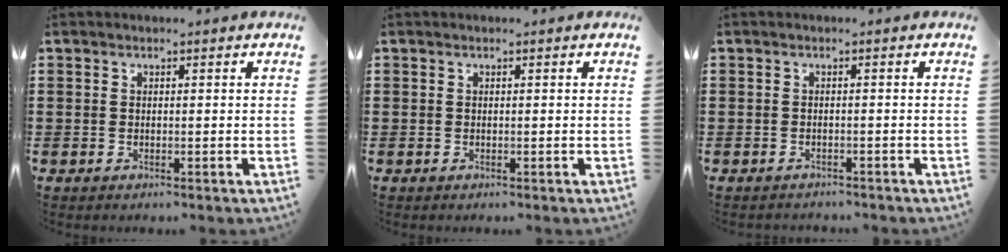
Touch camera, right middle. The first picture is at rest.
{"total": 0.0}
{"total": 0.8, "force": [-0.8, 0.1, 0.0], "torque": [-0.001, 0.002, -0.018]}